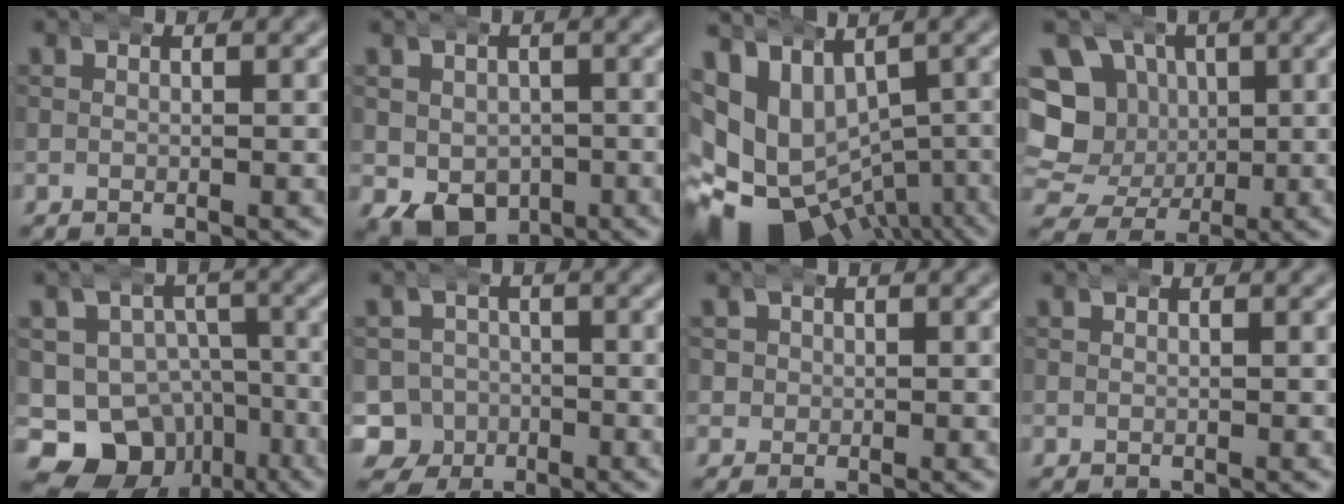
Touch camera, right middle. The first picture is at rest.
{"total": 7.2, "force": [-2.5, 6.1, 3.0], "torque": [-0.052, -0.050, -0.017]}
{"total": 18.3, "force": [-5.7, 14.9, 8.9], "torque": [-0.215, -0.084, -0.077]}
{"total": 14.9, "force": [1.6, 13.6, 5.8], "torque": [-0.128, -0.032, 0.020]}
{"total": 16.7, "force": [-6.2, 14.5, 5.6], "torque": [-0.124, -0.088, -0.087]}
{"total": 9.5, "force": [-3.8, 8.5, 1.9], "torque": [-0.053, -0.049, -0.057]}
{"total": 1.9, "force": [0.4, 1.9, 0.2], "torque": [-0.016, -0.007, 0.009]}
{"total": 0.0}